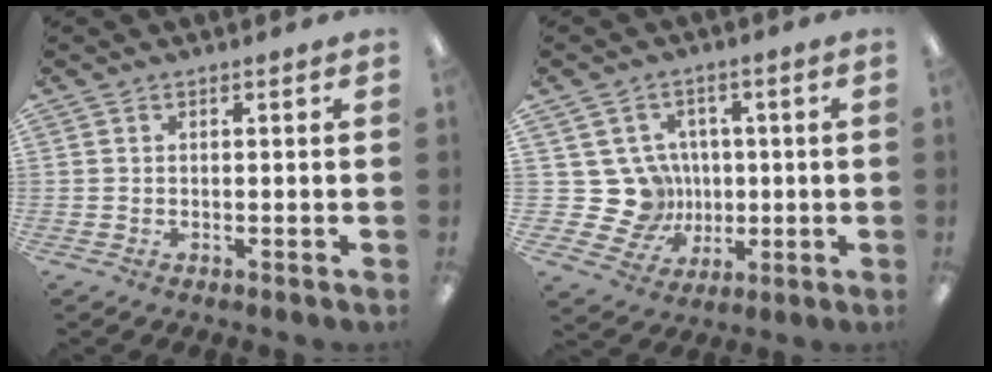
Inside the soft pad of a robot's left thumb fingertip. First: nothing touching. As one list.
[{"total": 11.9, "force": [0.5, 11.4, 3.6], "torque": [-0.090, -0.009, 0.019]}]